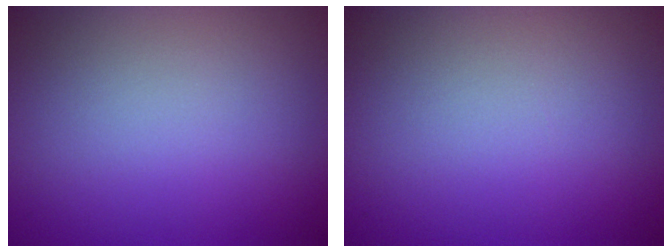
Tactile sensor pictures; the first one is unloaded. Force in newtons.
{"total": 0.0}